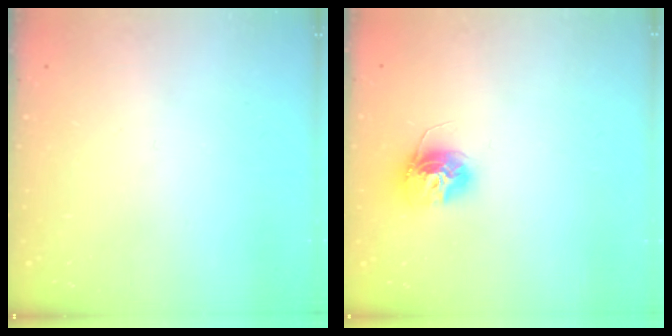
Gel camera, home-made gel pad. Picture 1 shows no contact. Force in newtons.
{"total": 12.1, "press": 12.1, "slide": 1.1}